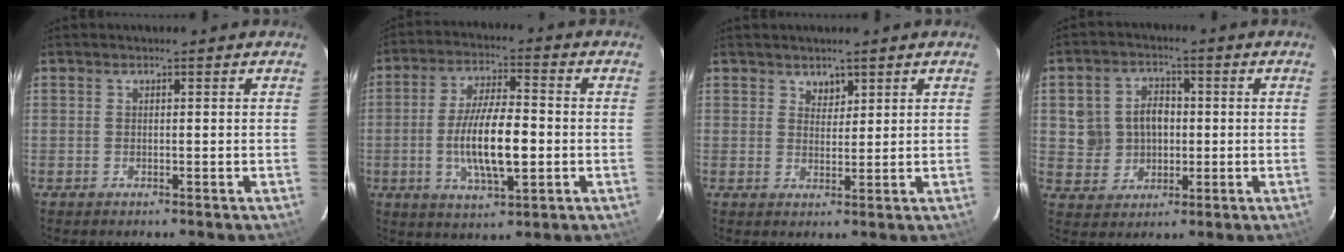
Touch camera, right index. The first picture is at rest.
{"total": 12.4, "force": [-2.0, 3.8, 11.6], "torque": [-0.220, -0.007, -0.033]}
{"total": 2.2, "force": [1.7, 1.4, 0.5], "torque": [-0.002, 0.001, 0.029]}
{"total": 8.3, "force": [0.5, 7.5, 3.5], "torque": [-0.087, 0.024, 0.021]}